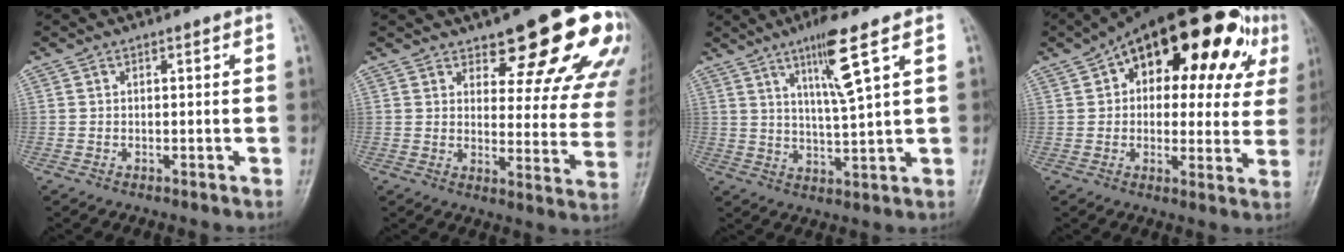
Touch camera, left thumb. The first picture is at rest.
{"total": 19.1, "force": [12.4, 6.4, 13.1], "torque": [-0.119, -0.067, 0.152]}
{"total": 8.5, "force": [4.4, -0.2, 7.2], "torque": [-0.139, -0.029, 0.086]}
{"total": 23.3, "force": [9.2, 12.2, 17.7], "torque": [-0.213, 0.021, 0.127]}